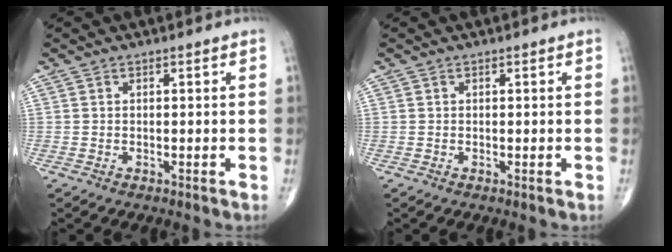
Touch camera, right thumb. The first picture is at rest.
{"total": 0.0}